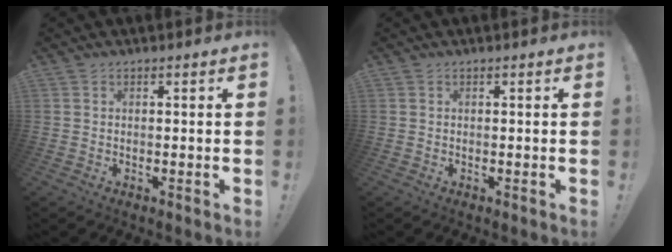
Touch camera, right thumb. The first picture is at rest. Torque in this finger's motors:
{"motor_torque": [-0.09, -0.06, 0.00, 0.00, 0.00]}